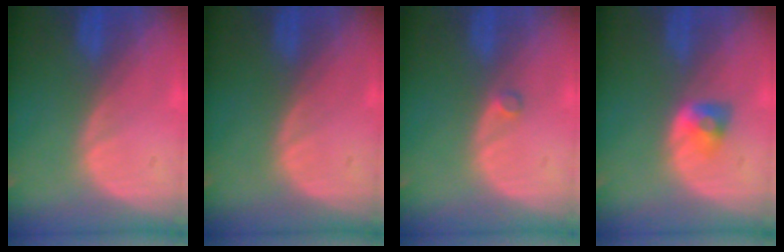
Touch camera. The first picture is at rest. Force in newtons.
{"total": 0.0}
{"total": 0.7, "press": 0.7, "slide": 0.1}
{"total": 2.7, "press": 2.4, "slide": 1.2}